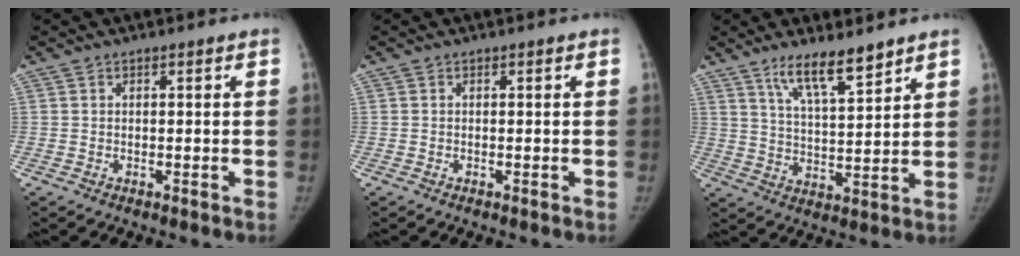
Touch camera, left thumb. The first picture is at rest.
{"total": 0.0}
{"total": 9.3, "force": [6.9, 1.9, 5.9], "torque": [-0.093, -0.048, 0.129]}